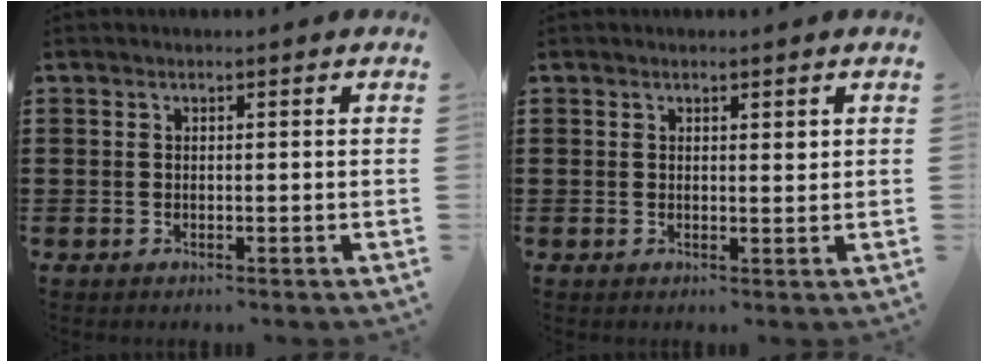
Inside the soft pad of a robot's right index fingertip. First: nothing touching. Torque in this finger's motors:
{"motor_torque": [-0.44, 0.16, 0.04, 0.00]}